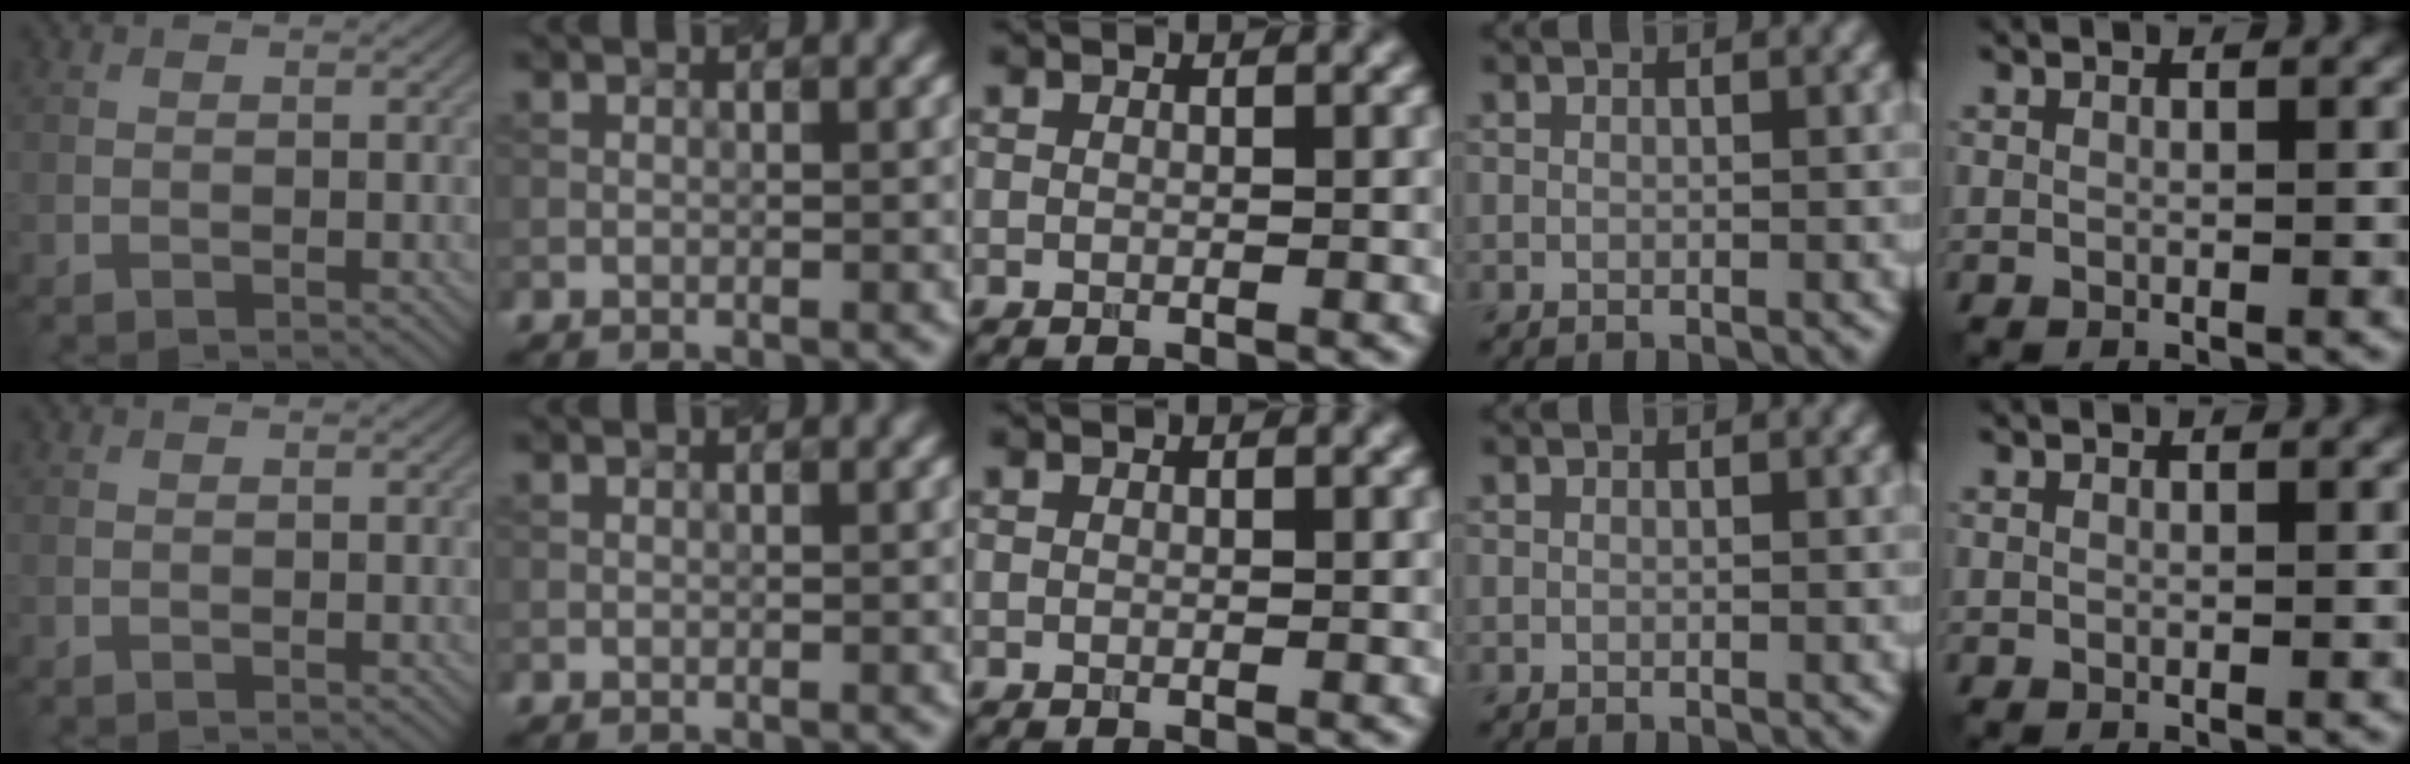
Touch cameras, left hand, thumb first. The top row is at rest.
{}